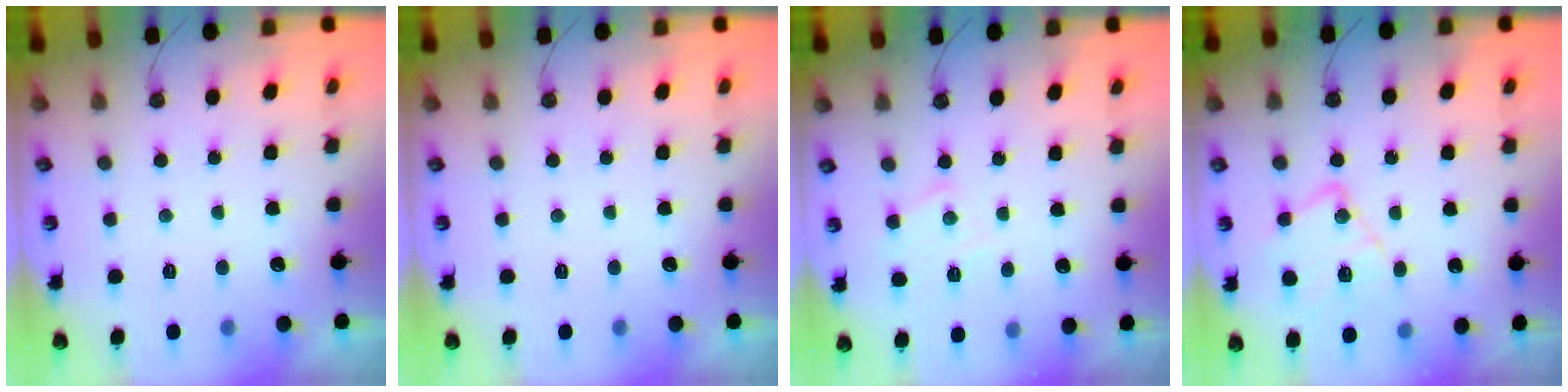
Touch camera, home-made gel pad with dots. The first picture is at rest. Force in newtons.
{"total": 0.0}
{"total": 7.5, "press": 7.5, "slide": 0.6}
{"total": 16.2, "press": 16.2, "slide": 1.1}